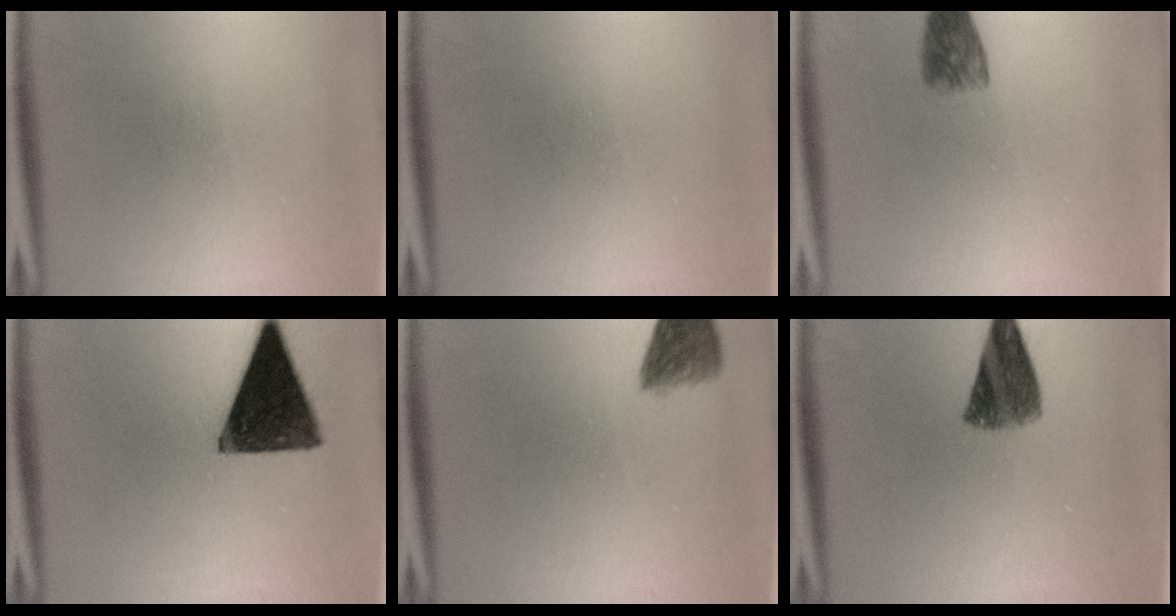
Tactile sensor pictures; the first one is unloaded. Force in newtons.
{"total": 0.0}
{"total": 3.8}
{"total": 14.9}
{"total": 4.6}
{"total": 7.6}